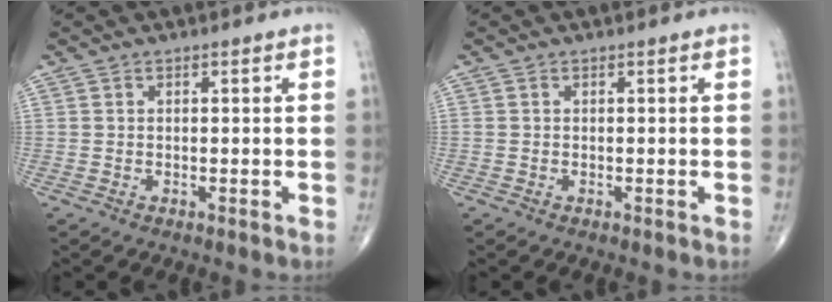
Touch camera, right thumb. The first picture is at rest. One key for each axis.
{"total": 0.0}